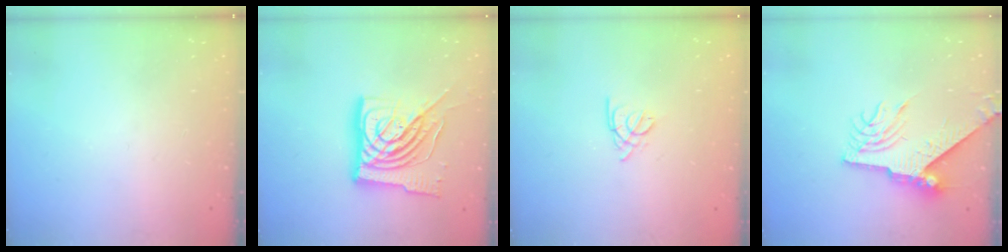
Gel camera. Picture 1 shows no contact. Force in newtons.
{"total": 18.2, "press": 18.1, "slide": 1.9}
{"total": 1.8, "press": 1.7, "slide": 0.5}
{"total": 9.9, "press": 9.9, "slide": 0.8}